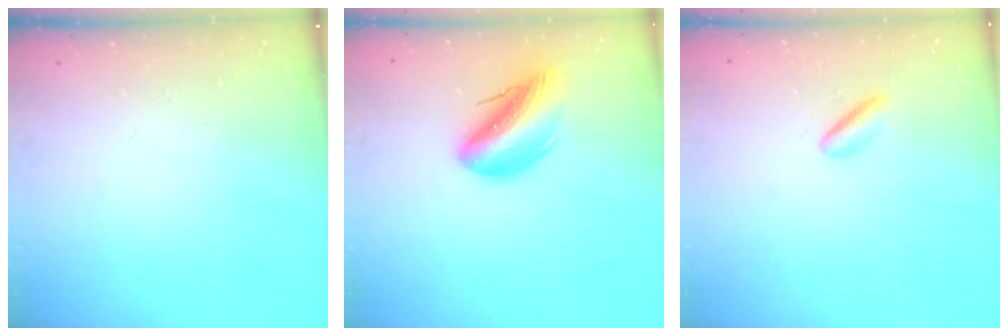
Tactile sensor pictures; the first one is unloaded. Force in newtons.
{"total": 13.7, "press": 13.3, "slide": 3.4}
{"total": 2.5, "press": 2.5, "slide": 0.6}